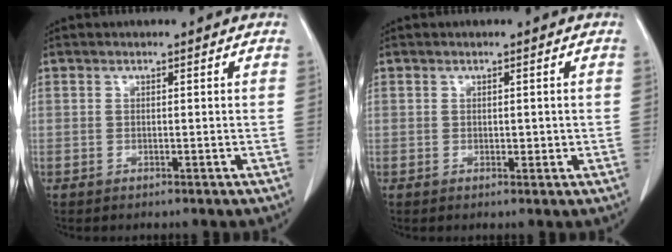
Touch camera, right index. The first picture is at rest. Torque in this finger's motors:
{"motor_torque": [0.00, 0.09, 0.07, 0.02]}